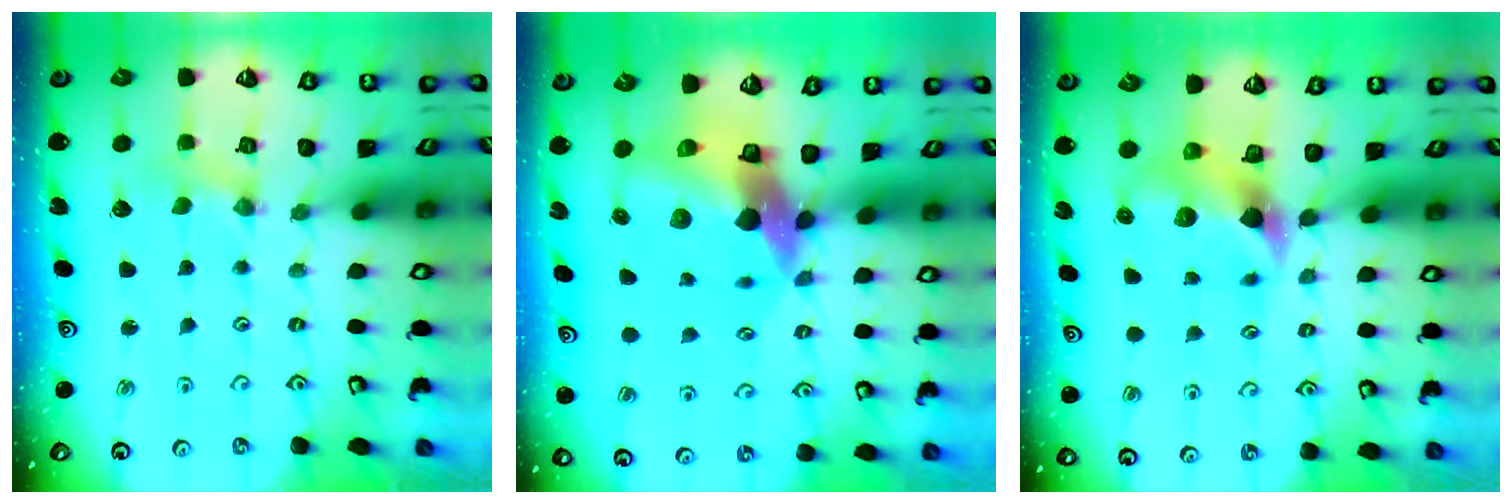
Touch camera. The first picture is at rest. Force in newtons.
{"total": 14.0, "press": 13.8, "slide": 2.1}
{"total": 7.3, "press": 7.2, "slide": 1.2}